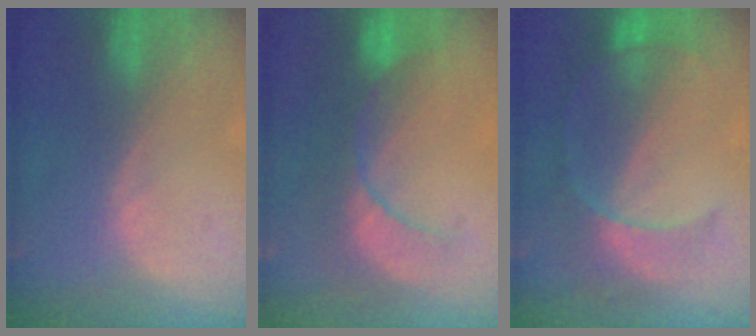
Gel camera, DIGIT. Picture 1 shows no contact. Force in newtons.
{"total": 8.4, "press": 7.9, "slide": 2.9}
{"total": 7.3, "press": 7.0, "slide": 1.8}